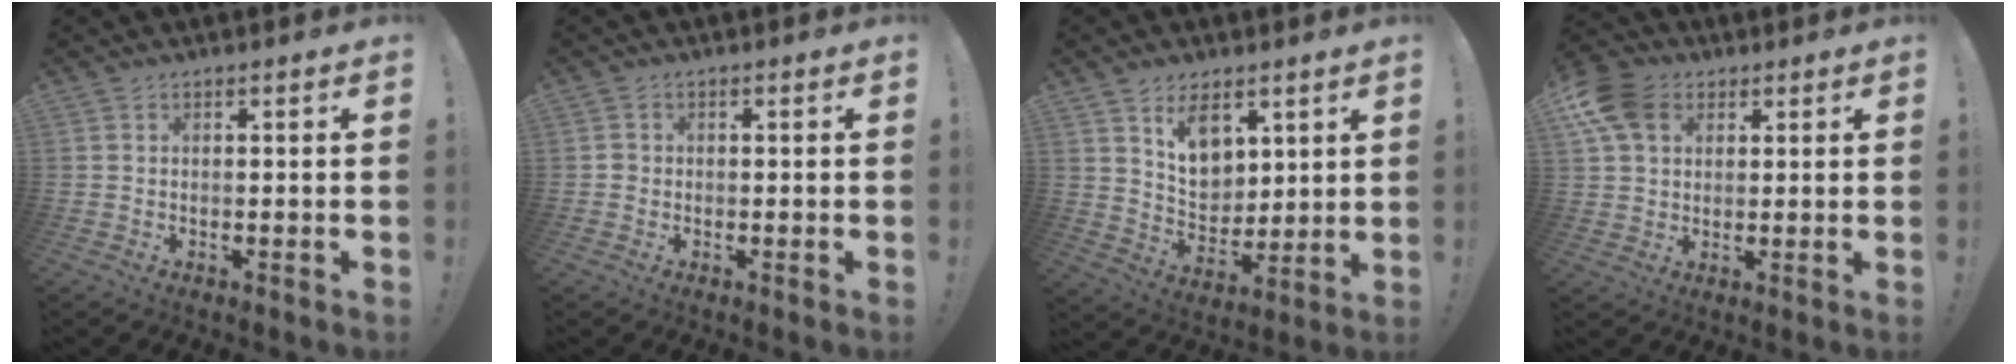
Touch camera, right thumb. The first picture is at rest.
{"total": 1.4, "force": [-0.4, 1.3, 0.2], "torque": [-0.003, 0.004, -0.008]}
{"total": 10.8, "force": [6.3, 7.4, 4.6], "torque": [-0.065, -0.040, 0.122]}
{"total": 12.1, "force": [4.7, 8.9, 6.8], "torque": [-0.132, -0.006, 0.096]}